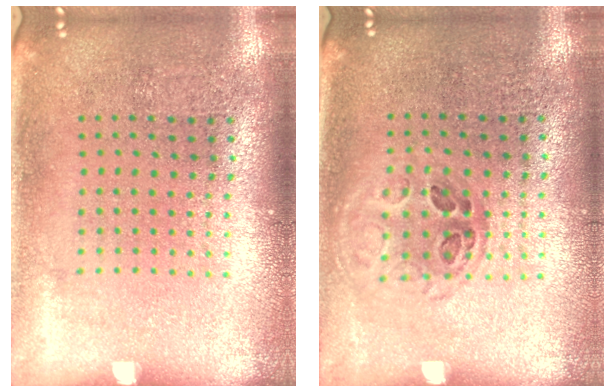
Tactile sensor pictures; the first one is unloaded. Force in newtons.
{"total": 0.9, "press": 0.9, "slide": 0.2}